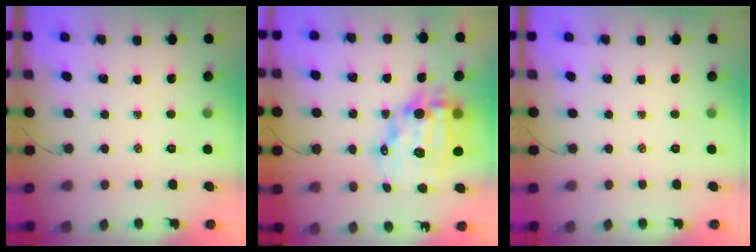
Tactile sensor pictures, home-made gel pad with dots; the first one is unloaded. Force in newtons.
{"total": 15.0, "press": 14.6, "slide": 3.4}
{"total": 0.0}